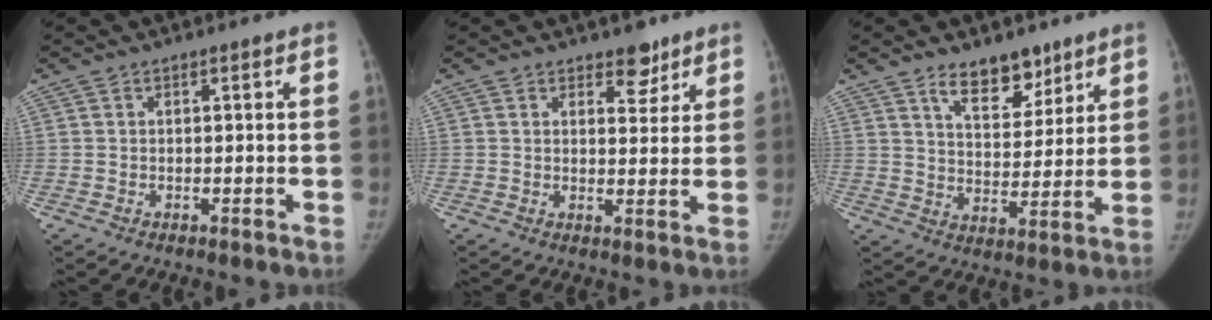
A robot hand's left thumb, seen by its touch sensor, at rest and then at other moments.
{"total": 4.5, "force": [3.3, 2.4, 1.9], "torque": [0.002, -0.022, 0.048]}
{"total": 9.7, "force": [6.9, 4.8, 4.9], "torque": [-0.042, -0.049, 0.117]}